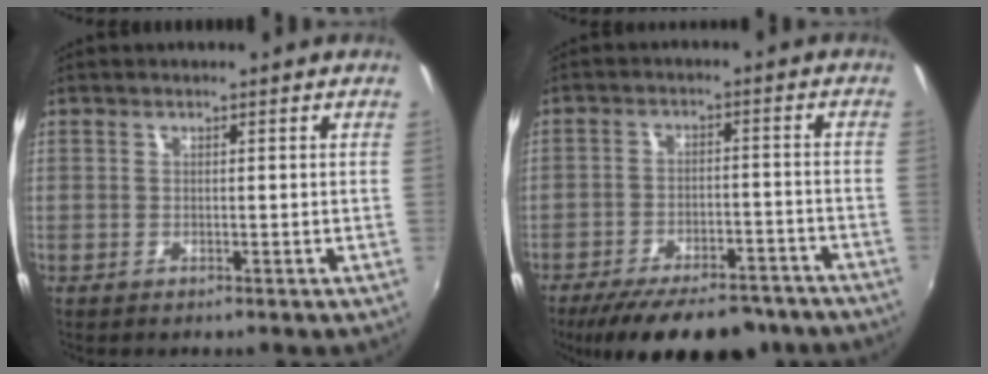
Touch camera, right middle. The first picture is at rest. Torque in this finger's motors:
{"motor_torque": [0.99, -1.15, 0.16, 0.06]}